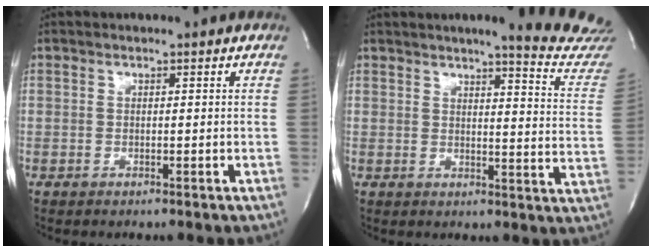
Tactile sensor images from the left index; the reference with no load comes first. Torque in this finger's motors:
{"motor_torque": [0.02, -0.46, 0.41, 0.04]}